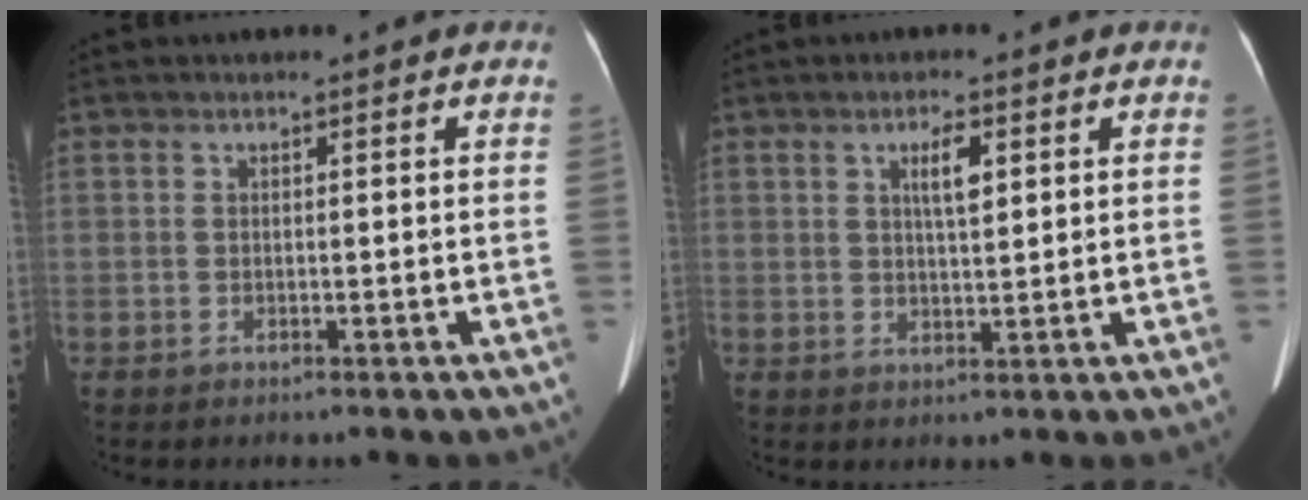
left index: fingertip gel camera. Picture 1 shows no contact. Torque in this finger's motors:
{"motor_torque": [0.58, -0.36, 0.40, 0.03]}